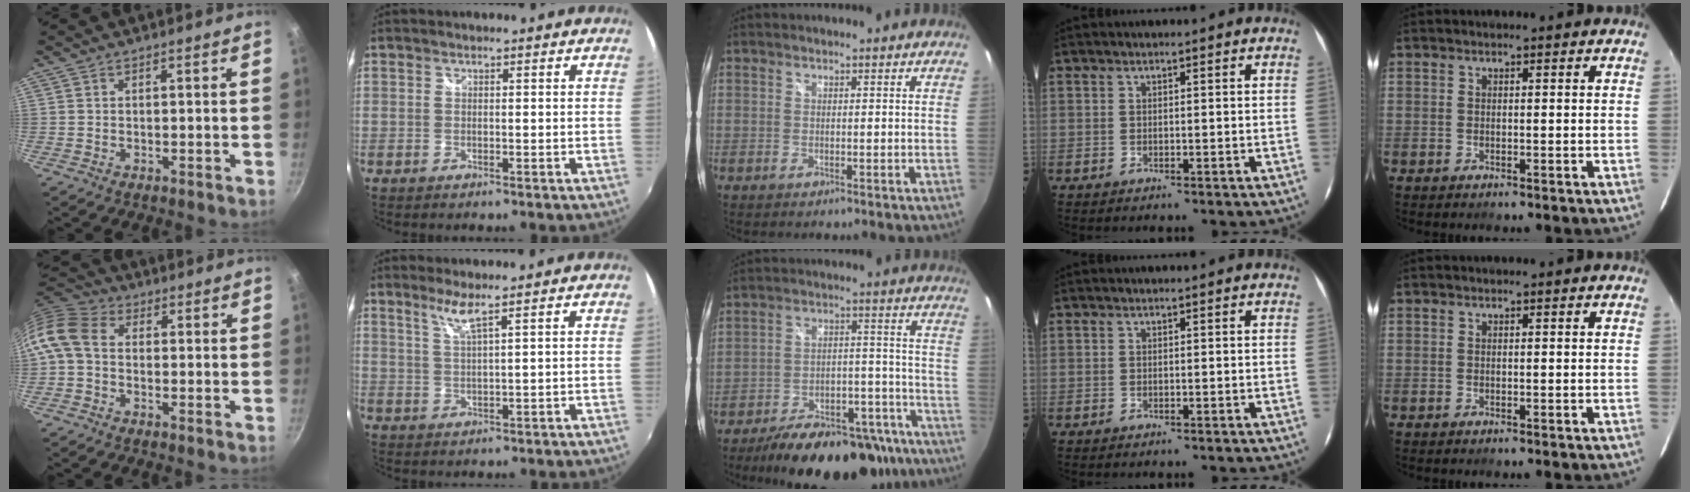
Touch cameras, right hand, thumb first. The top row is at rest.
{"thumb": {"total": 9.5, "force": [-0.7, 6.8, 6.6], "torque": [-0.140, 0.033, -0.033]}, "index": {"total": 3.4, "force": [2.4, -0.6, 2.3], "torque": [-0.050, -0.006, 0.049]}, "middle": {"total": 24.0, "force": [-19.0, 9.3, 11.2], "torque": [-0.176, 0.019, -0.240]}}